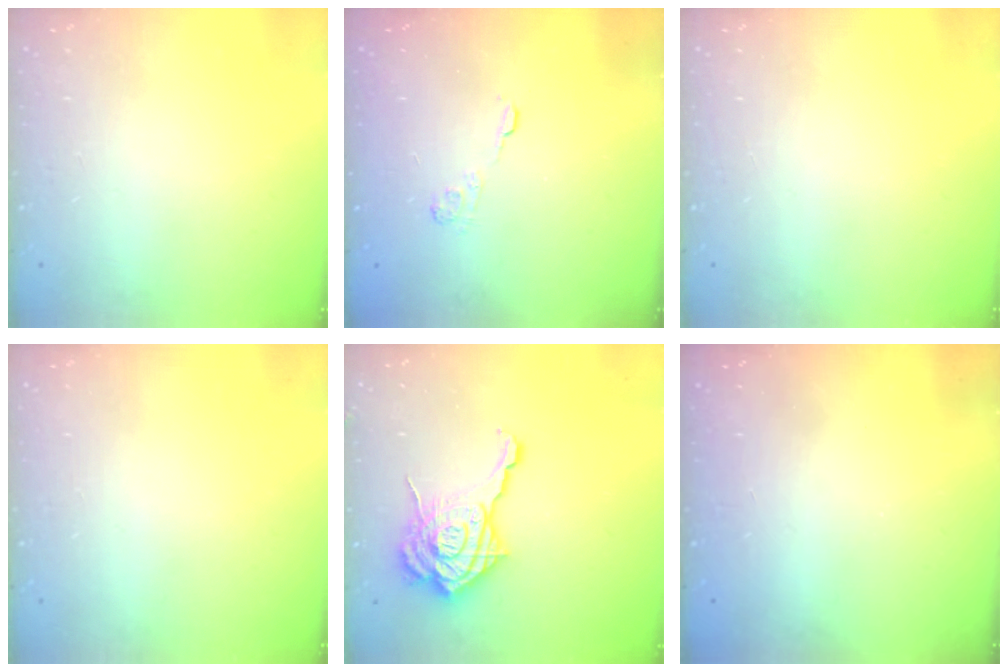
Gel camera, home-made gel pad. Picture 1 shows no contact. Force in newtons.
{"total": 3.2, "press": 2.8, "slide": 1.5}
{"total": 0.0}
{"total": 0.0}
{"total": 20.0, "press": 19.8, "slide": 2.1}
{"total": 2.5, "press": 2.4, "slide": 0.8}